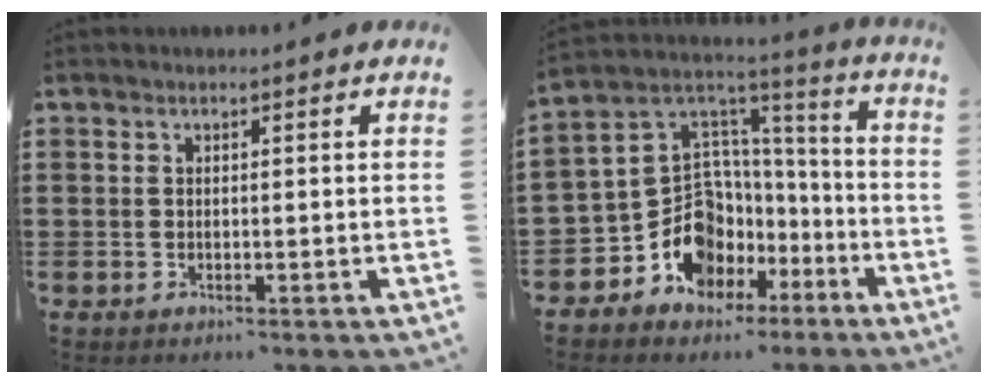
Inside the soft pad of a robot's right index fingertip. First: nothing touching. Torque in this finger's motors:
{"motor_torque": [1.26, 0.88, 0.46, 0.09]}